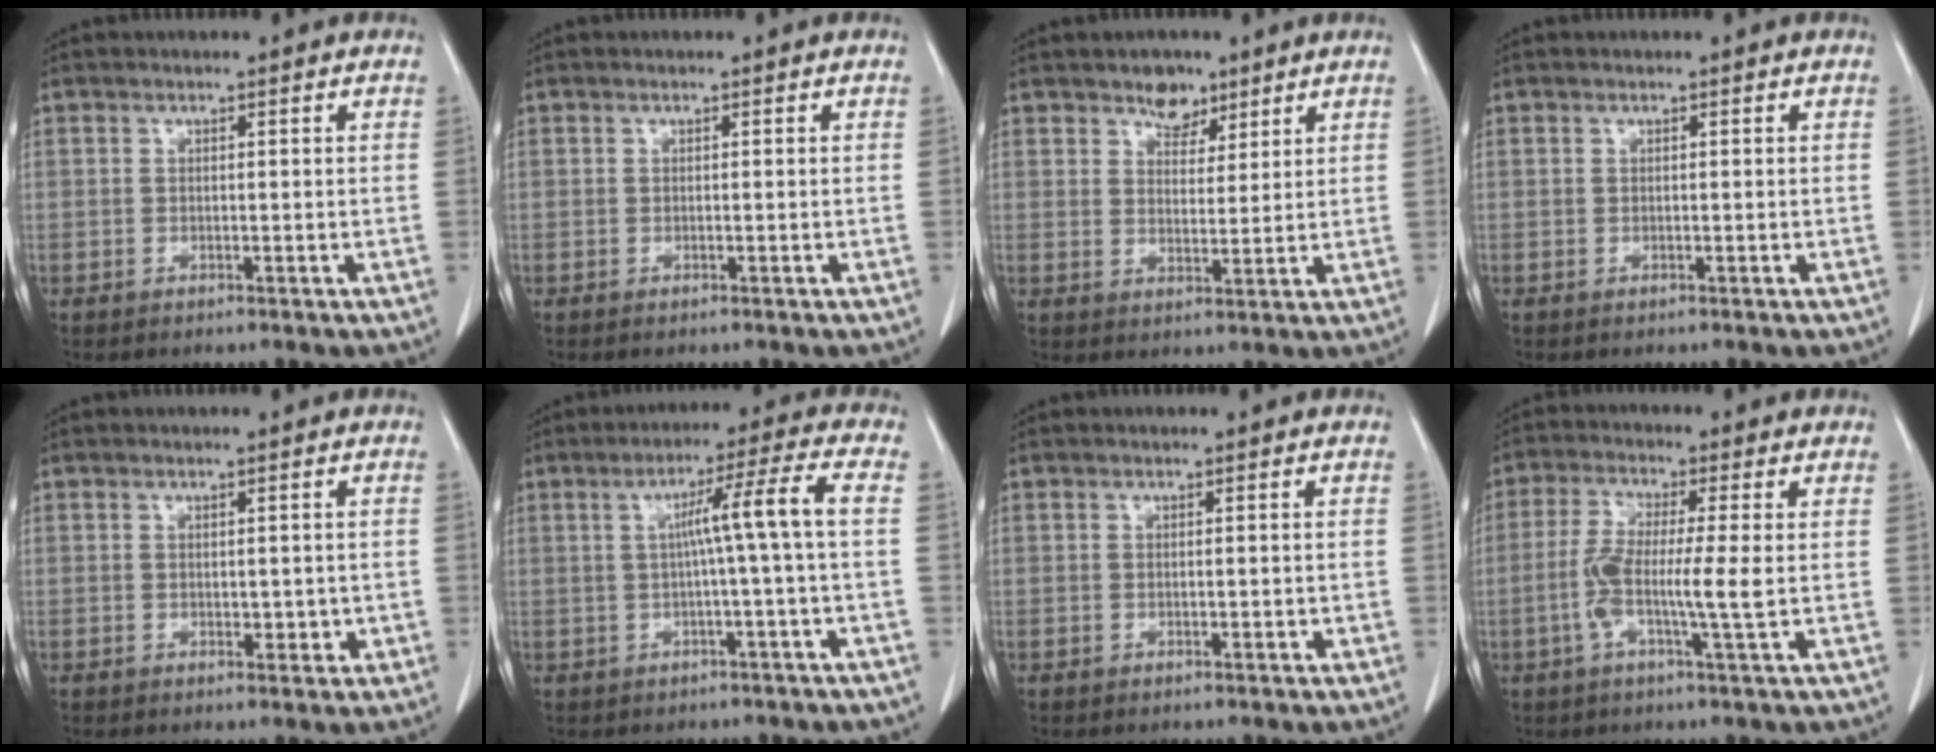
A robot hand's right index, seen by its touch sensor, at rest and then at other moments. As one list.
[{"total": 0.5, "force": [-0.2, 0.2, 0.4], "torque": [-0.012, -0.001, -0.003]}, {"total": 5.7, "force": [3.9, 3.6, 2.2], "torque": [-0.036, 0.003, 0.072]}, {"total": 0.0}, {"total": 3.1, "force": [-0.5, 1.7, 2.5], "torque": [-0.038, 0.005, 0.003]}, {"total": 7.8, "force": [0.2, -1.2, 7.7], "torque": [-0.127, 0.019, 0.010]}, {"total": 1.5, "force": [-0.3, 0.7, 1.2], "torque": [-0.031, 0.005, 0.002]}, {"total": 8.5, "force": [-1.1, 0.5, 8.4], "torque": [-0.167, 0.003, -0.028]}]